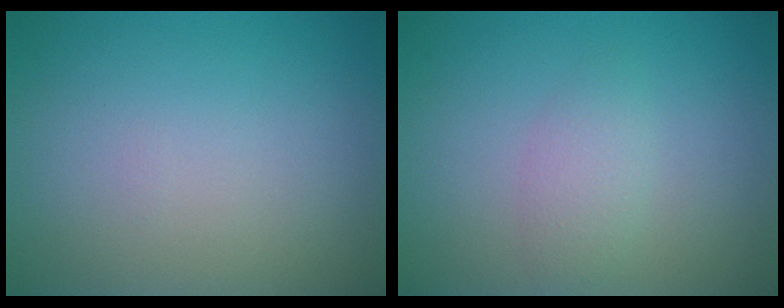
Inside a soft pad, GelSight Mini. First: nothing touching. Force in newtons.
{"total": 1.8, "press": 1.8, "slide": 0.1}